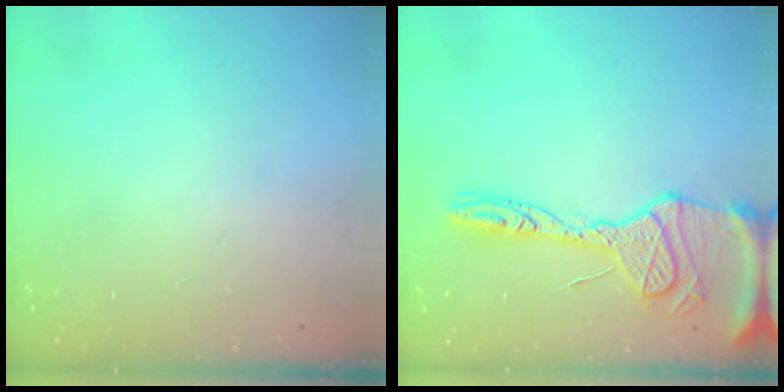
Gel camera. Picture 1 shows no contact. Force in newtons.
{"total": 17.8, "press": 17.7, "slide": 1.7}